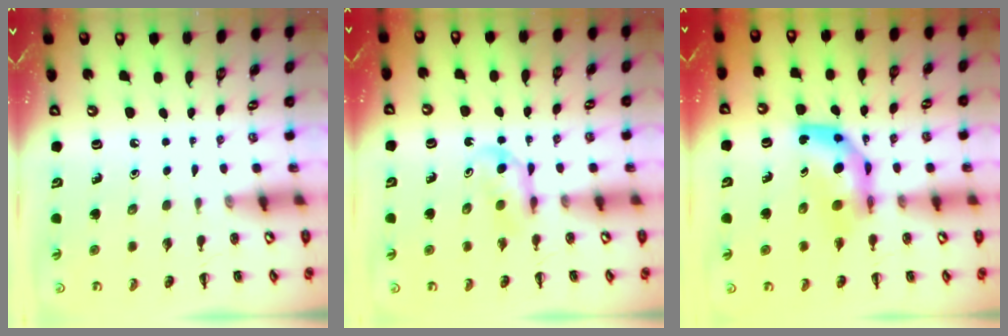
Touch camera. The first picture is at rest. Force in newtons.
{"total": 4.5, "press": 4.3, "slide": 1.4}
{"total": 8.3, "press": 8.1, "slide": 1.9}